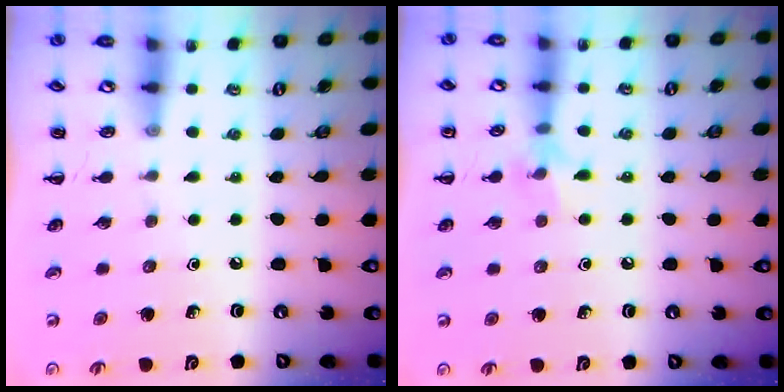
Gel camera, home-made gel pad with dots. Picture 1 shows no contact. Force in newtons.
{"total": 6.7, "press": 6.4, "slide": 1.8}